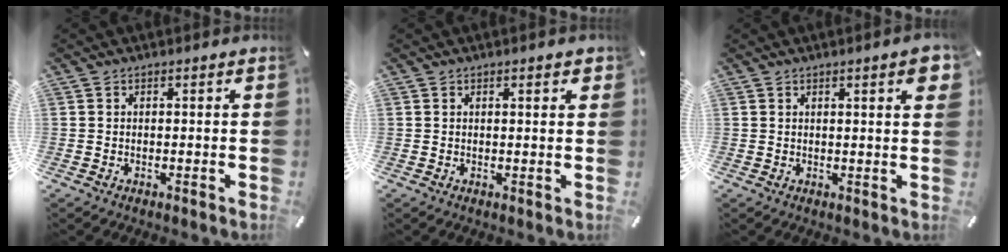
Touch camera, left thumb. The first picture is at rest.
{"total": 1.5, "force": [0.8, 0.4, 1.2], "torque": [-0.025, 0.003, 0.013]}
{"total": 3.9, "force": [1.7, 0.7, 3.4], "torque": [-0.058, 0.000, 0.027]}